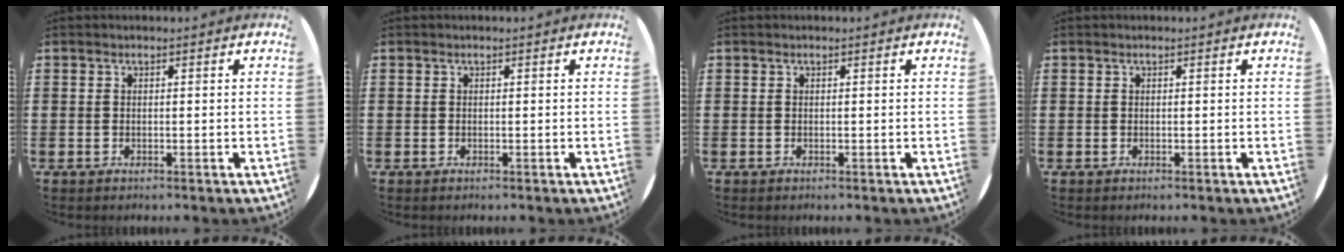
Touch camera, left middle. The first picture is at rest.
{"total": 0.0}
{"total": 0.0}
{"total": 0.0}